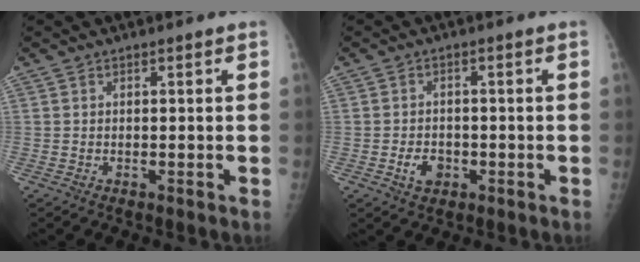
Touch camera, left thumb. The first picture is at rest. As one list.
[{"total": 3.8, "force": [-1.4, 2.8, 2.1], "torque": [-0.026, 0.006, -0.022]}]